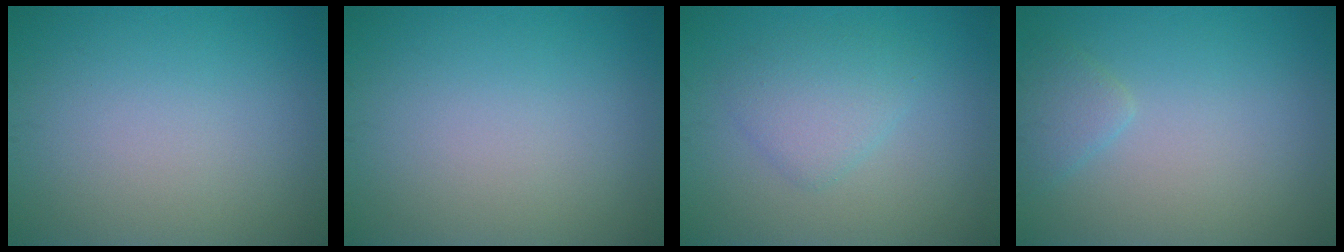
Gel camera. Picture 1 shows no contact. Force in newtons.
{"total": 0.0}
{"total": 2.7, "press": 2.7, "slide": 0.0}
{"total": 1.5, "press": 1.5, "slide": 0.0}